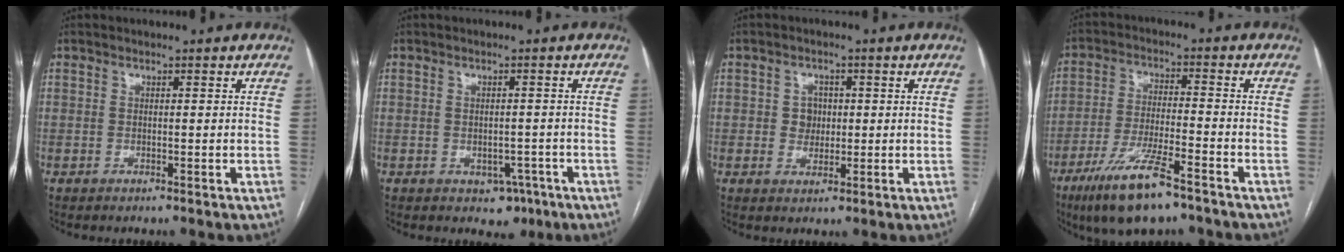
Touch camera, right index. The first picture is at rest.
{"total": 3.5, "force": [-1.7, 2.4, 1.8], "torque": [-0.015, 0.005, -0.012]}
{"total": 2.9, "force": [0.3, 2.6, 1.2], "torque": [-0.013, 0.007, 0.007]}
{"total": 11.4, "force": [-7.7, 1.7, 8.2], "torque": [-0.163, -0.022, -0.135]}